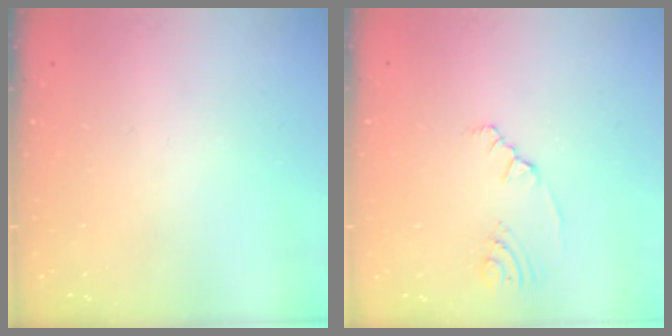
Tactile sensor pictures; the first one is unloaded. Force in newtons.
{"total": 2.1, "press": 1.9, "slide": 0.9}